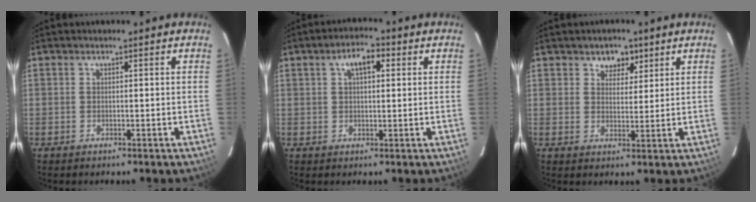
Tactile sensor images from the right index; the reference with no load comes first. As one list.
[{"total": 4.9, "force": [1.8, 2.4, 3.9], "torque": [-0.067, 0.018, 0.030]}, {"total": 4.2, "force": [2.6, 3.0, 1.4], "torque": [-0.008, -0.001, 0.040]}]